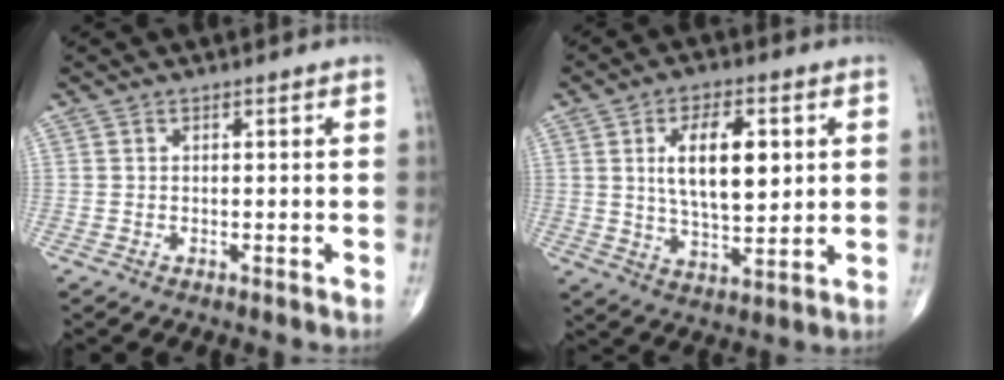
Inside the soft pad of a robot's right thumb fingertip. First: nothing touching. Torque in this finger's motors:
{"motor_torque": [0.15, 0.15, 0.43, 0.21, 0.11]}